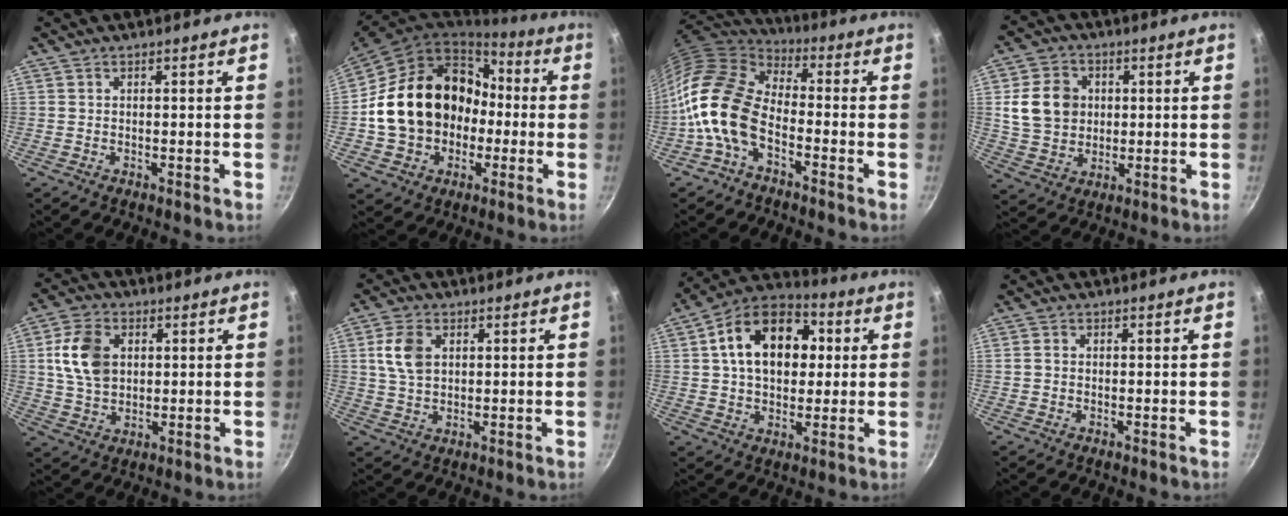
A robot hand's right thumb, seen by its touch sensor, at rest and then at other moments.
{"total": 21.5, "force": [-0.9, 17.3, 12.8], "torque": [-0.203, 0.060, 0.002]}
{"total": 14.2, "force": [-5.5, 8.7, 9.8], "torque": [-0.170, 0.050, -0.132]}
{"total": 11.1, "force": [1.9, 9.3, 5.8], "torque": [-0.081, 0.003, 0.036]}
{"total": 10.7, "force": [2.2, 7.7, 7.1], "torque": [-0.114, 0.004, 0.038]}
{"total": 7.0, "force": [1.8, 4.7, 4.9], "torque": [-0.083, 0.001, 0.032]}
{"total": 18.2, "force": [3.5, 12.5, 12.8], "torque": [-0.176, 0.022, 0.041]}
{"total": 1.1, "force": [-0.2, 1.0, 0.5], "torque": [-0.009, 0.006, -0.004]}